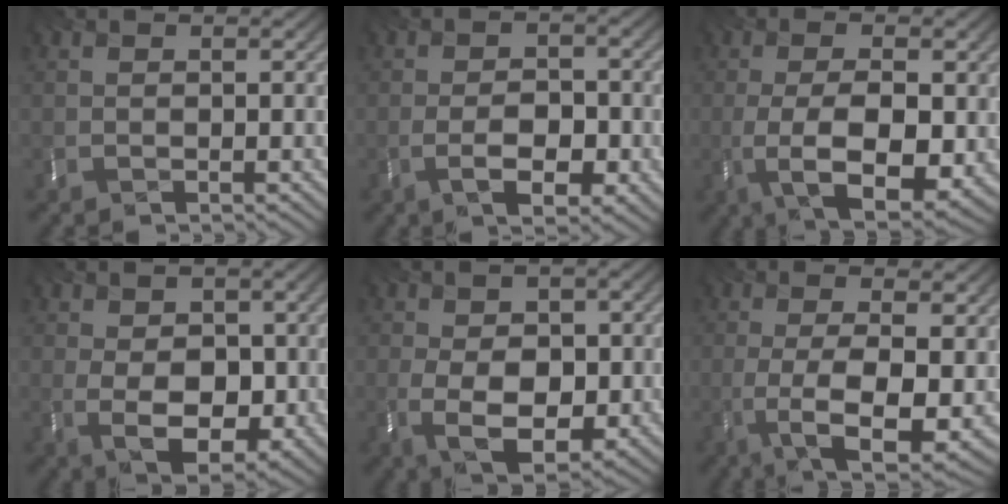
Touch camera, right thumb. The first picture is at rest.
{"total": 4.8, "force": [-2.6, 2.2, 3.4], "torque": [-0.045, -0.014, -0.054]}
{"total": 8.6, "force": [-2.3, 3.3, 7.6], "torque": [-0.133, -0.019, -0.043]}
{"total": 6.8, "force": [-0.6, 4.6, 4.9], "torque": [-0.093, -0.022, -0.016]}
{"total": 8.1, "force": [-1.7, 5.1, 6.1], "torque": [-0.113, -0.019, -0.037]}
{"total": 8.3, "force": [-1.8, 2.2, 7.8], "torque": [-0.132, -0.016, -0.033]}